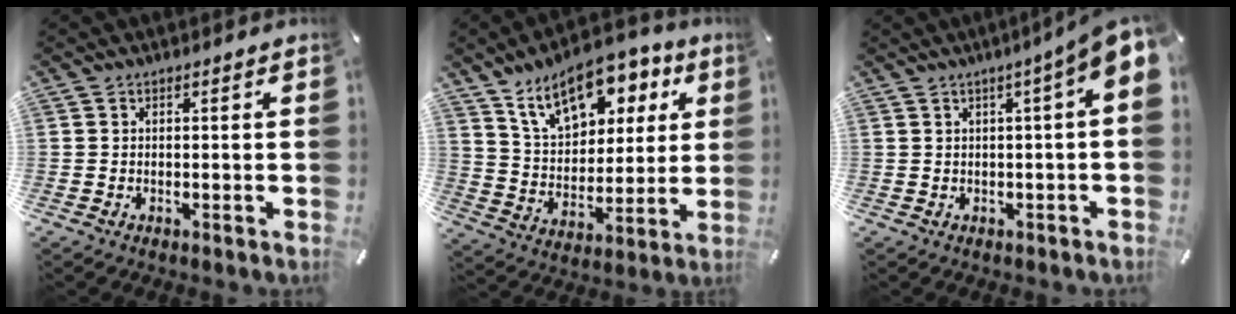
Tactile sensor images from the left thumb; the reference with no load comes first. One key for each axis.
{"total": 16.2, "fx": 10.0, "fy": 9.5, "fz": 8.5, "tx": -0.145, "ty": -0.045, "tz": 0.180}
{"total": 7.7, "fx": 2.8, "fy": 0.7, "fz": 7.2, "tx": -0.116, "ty": -0.021, "tz": 0.048}